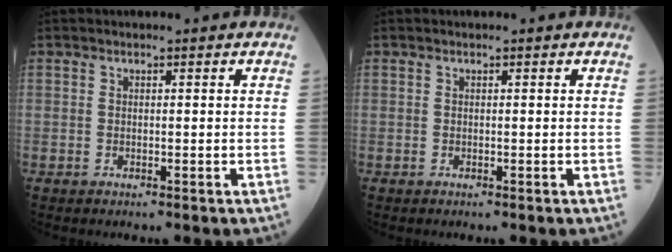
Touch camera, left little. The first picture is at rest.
{"total": 0.0}